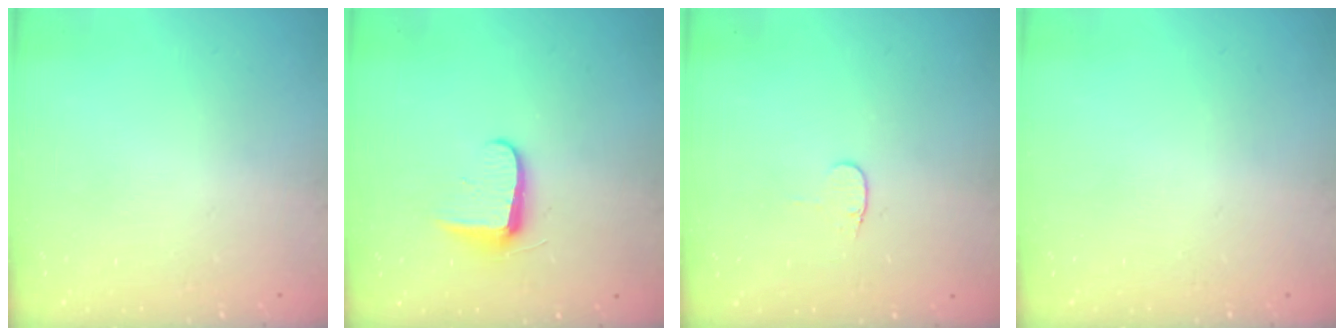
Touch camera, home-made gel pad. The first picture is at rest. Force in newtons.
{"total": 7.1, "press": 7.0, "slide": 0.9}
{"total": 3.4, "press": 3.3, "slide": 0.4}
{"total": 0.0}